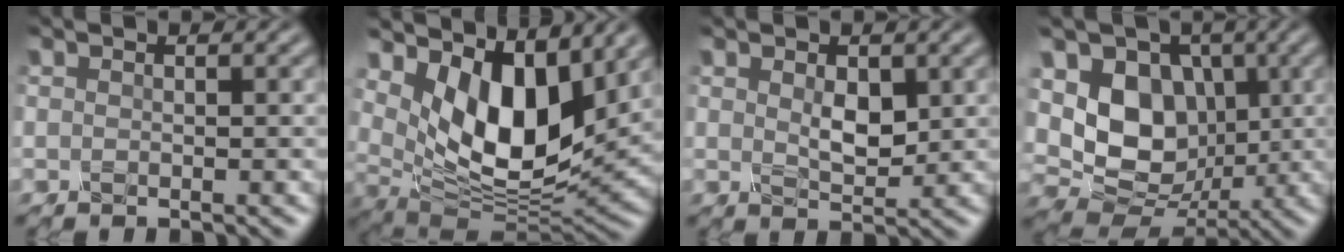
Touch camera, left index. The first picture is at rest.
{"total": 8.7, "force": [3.6, 4.5, 6.6], "torque": [-0.121, -0.021, 0.071]}
{"total": 1.6, "force": [0.3, 0.7, 1.4], "torque": [-0.032, -0.001, 0.022]}
{"total": 7.4, "force": [0.6, 6.0, 4.3], "torque": [-0.090, -0.013, 0.015]}